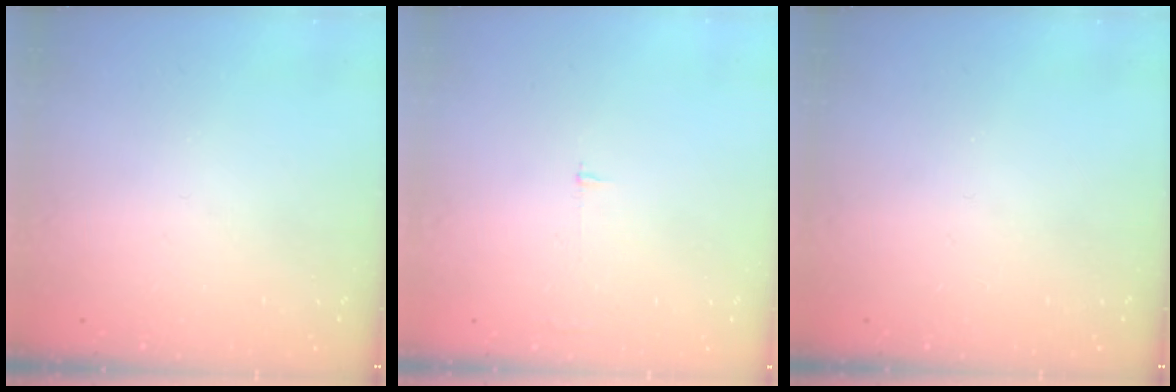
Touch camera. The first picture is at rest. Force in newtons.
{"total": 2.5, "press": 2.5, "slide": 0.2}
{"total": 0.0}